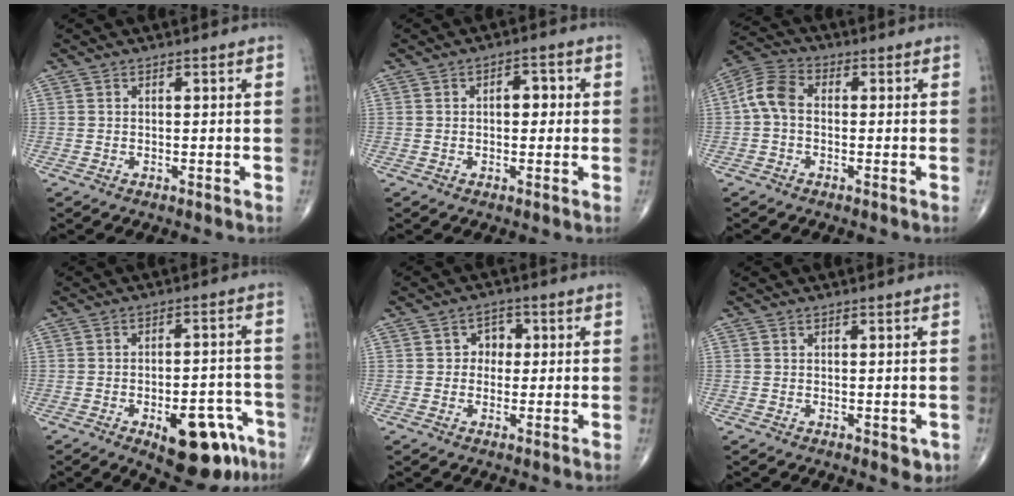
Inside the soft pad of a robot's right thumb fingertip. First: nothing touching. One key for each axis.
{"total": 3.8, "fx": 0.4, "fy": 2.1, "fz": 3.1, "tx": -0.035, "ty": 0.012, "tz": 0.003}
{"total": 6.6, "fx": -0.3, "fy": 4.5, "fz": 4.9, "tx": -0.096, "ty": 0.021, "tz": -0.019}
{"total": 14.2, "fx": -7.3, "fy": 6.3, "fz": 10.5, "tx": -0.105, "ty": 0.038, "tz": -0.089}
{"total": 3.6, "fx": 0.4, "fy": 3.2, "fz": 1.8, "tx": 0.004, "ty": 0.008, "tz": -0.003}
{"total": 2.0, "fx": -0.2, "fy": 1.2, "fz": 1.6, "tx": -0.009, "ty": -0.003, "tz": 0.001}